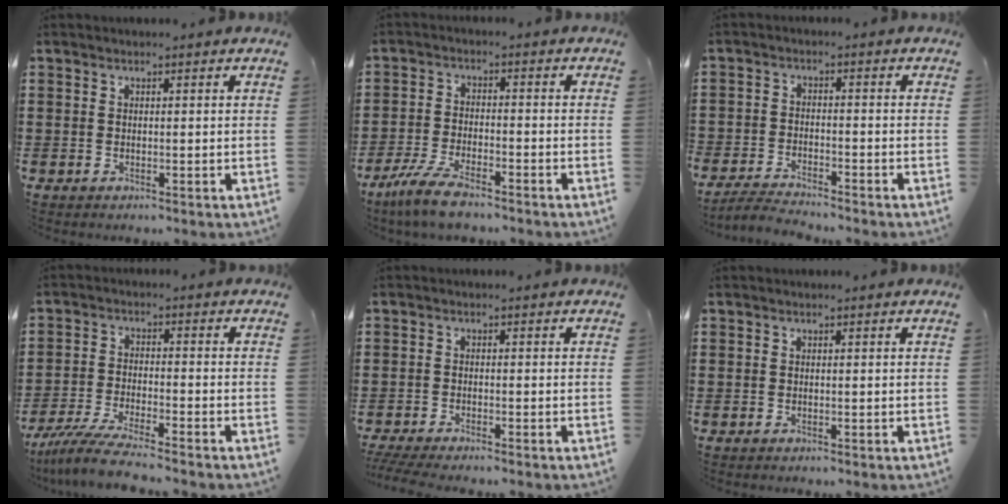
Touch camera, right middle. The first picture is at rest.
{"total": 6.0, "force": [-4.7, 1.2, 3.5], "torque": [-0.091, -0.010, -0.095]}
{"total": 3.6, "force": [-3.5, 0.2, 0.4], "torque": [-0.017, 0.001, -0.077]}
{"total": 6.5, "force": [-5.7, 0.0, 3.1], "torque": [-0.073, -0.015, -0.113]}
{"total": 2.1, "force": [-2.0, 0.0, 0.9], "torque": [-0.021, -0.002, -0.041]}
{"total": 0.0}